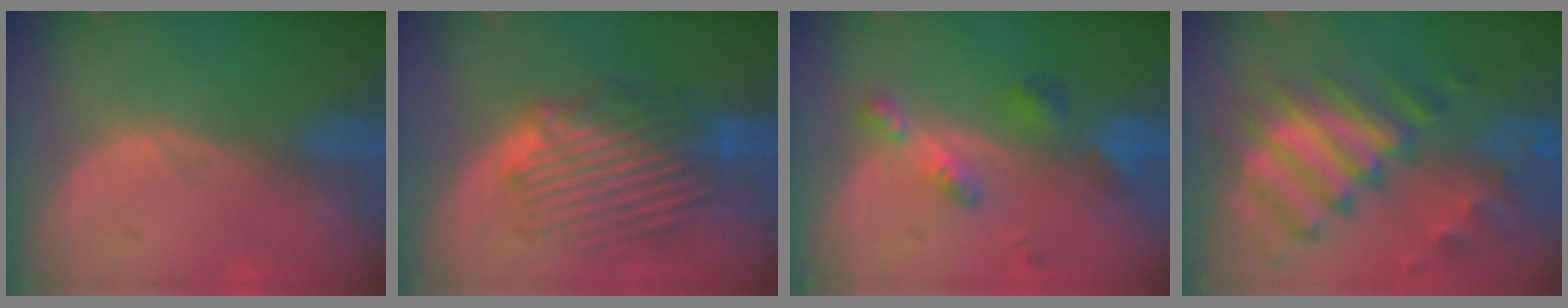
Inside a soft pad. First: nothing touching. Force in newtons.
{"total": 8.8, "press": 8.4, "slide": 2.6}
{"total": 5.6, "press": 4.9, "slide": 2.7}
{"total": 11.9, "press": 10.3, "slide": 5.9}